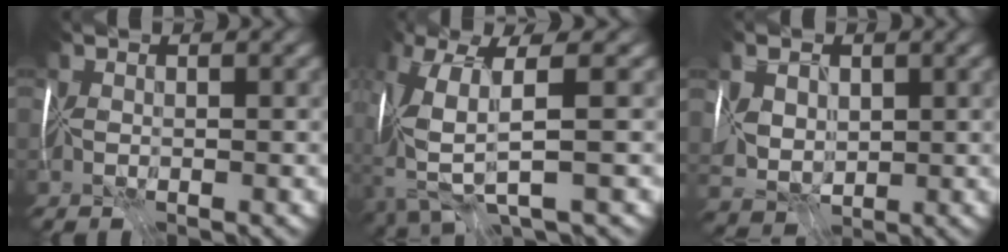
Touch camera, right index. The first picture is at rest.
{"total": 6.3, "force": [-1.3, 1.2, 6.1], "torque": [-0.156, -0.018, -0.021]}
{"total": 4.9, "force": [1.0, 3.8, 3.0], "torque": [-0.062, 0.011, 0.008]}